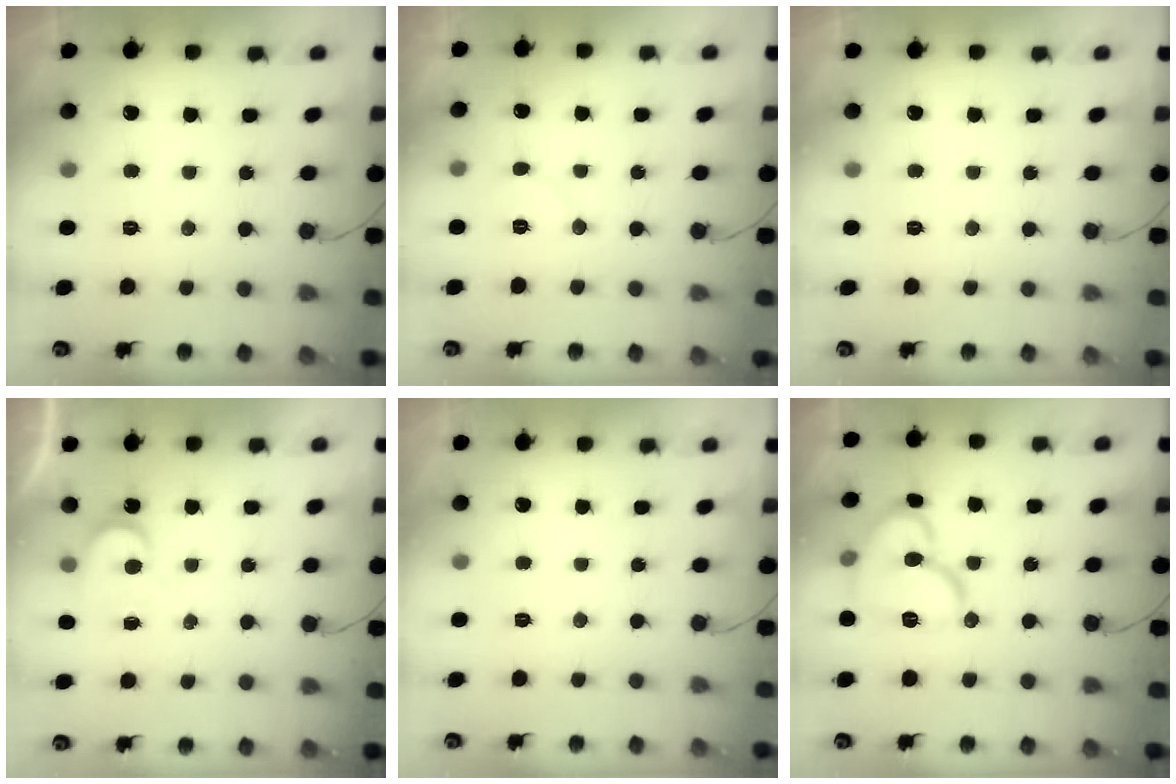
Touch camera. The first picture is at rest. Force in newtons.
{"total": 5.1, "press": 5.0, "slide": 0.5}
{"total": 0.0}
{"total": 5.7, "press": 5.7, "slide": 0.2}
{"total": 0.0}
{"total": 12.4, "press": 12.4, "slide": 0.5}